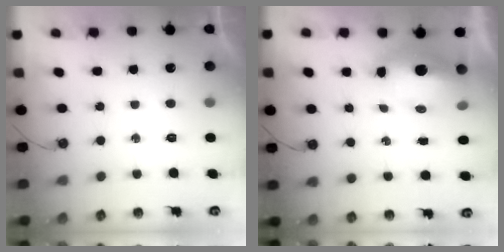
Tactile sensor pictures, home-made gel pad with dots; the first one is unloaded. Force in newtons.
{"total": 8.3, "press": 8.2, "slide": 1.0}